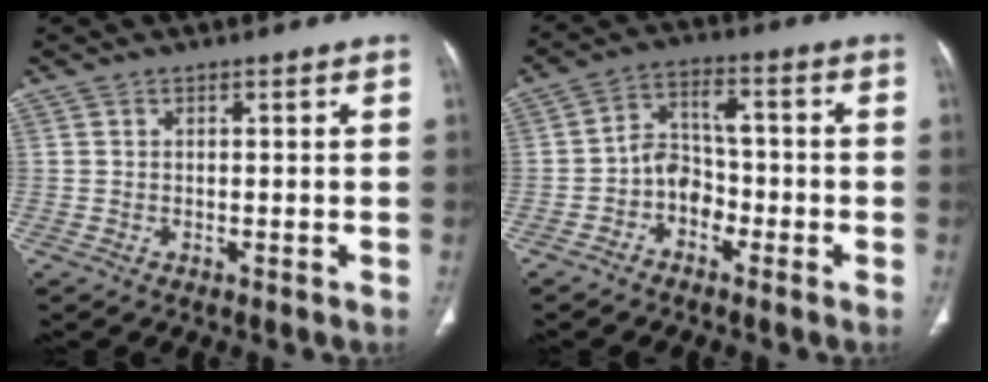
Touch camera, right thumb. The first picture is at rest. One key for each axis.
{"total": 6.5, "fx": -2.8, "fy": 4.8, "fz": 3.4, "tx": -0.041, "ty": 0.034, "tz": -0.060}